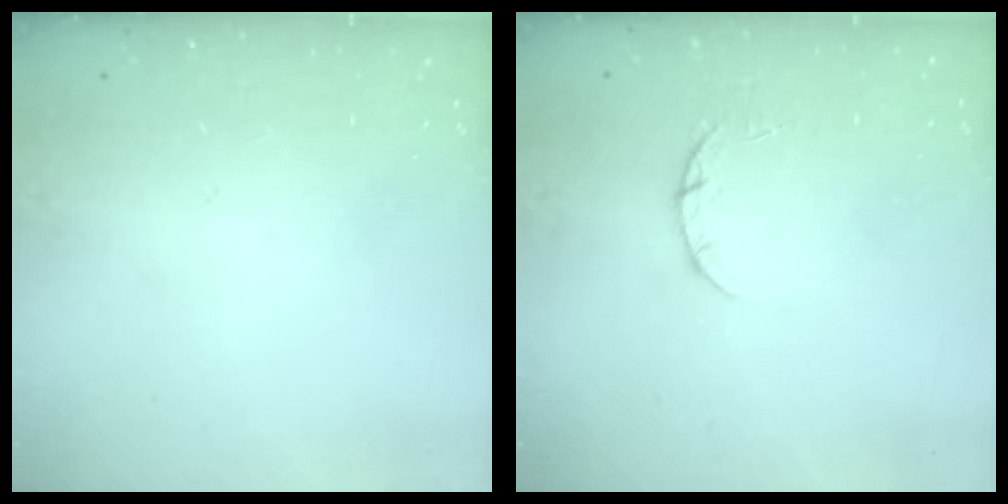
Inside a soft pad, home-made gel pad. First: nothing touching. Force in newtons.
{"total": 2.3, "press": 2.3, "slide": 0.3}